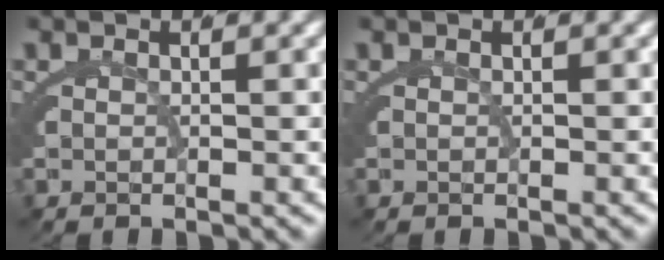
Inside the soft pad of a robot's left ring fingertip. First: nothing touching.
{"total": 0.0}